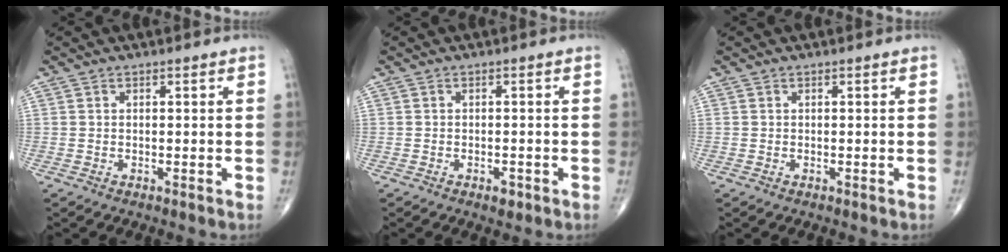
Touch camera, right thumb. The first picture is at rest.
{"total": 1.7, "force": [-0.9, 0.9, 1.1], "torque": [-0.016, 0.000, -0.014]}
{"total": 0.0}